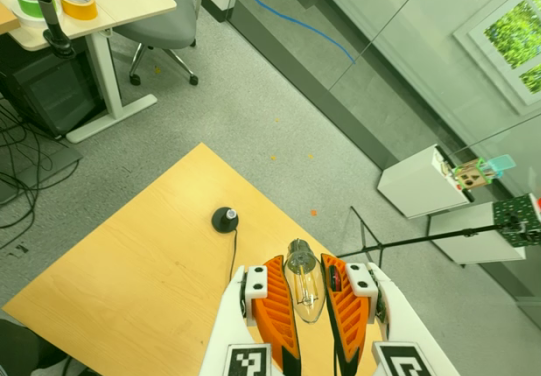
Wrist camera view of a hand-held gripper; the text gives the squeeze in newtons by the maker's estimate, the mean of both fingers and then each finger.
{"total": 19.5, "left": 22.2, "right": 16.8}